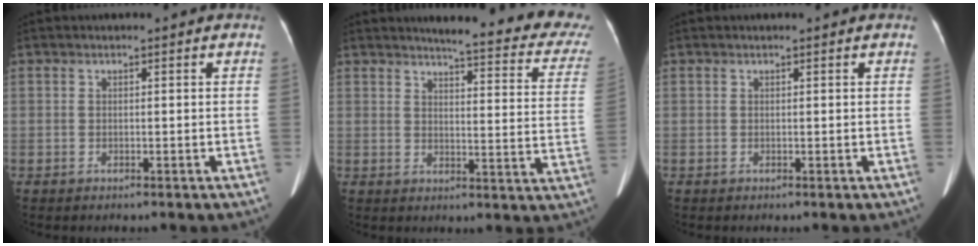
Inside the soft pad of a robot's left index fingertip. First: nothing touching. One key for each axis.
{"total": 19.2, "fx": 17.3, "fy": 2.0, "fz": 8.1, "tx": -0.085, "ty": -0.073, "tz": 0.178}
{"total": 0.0}